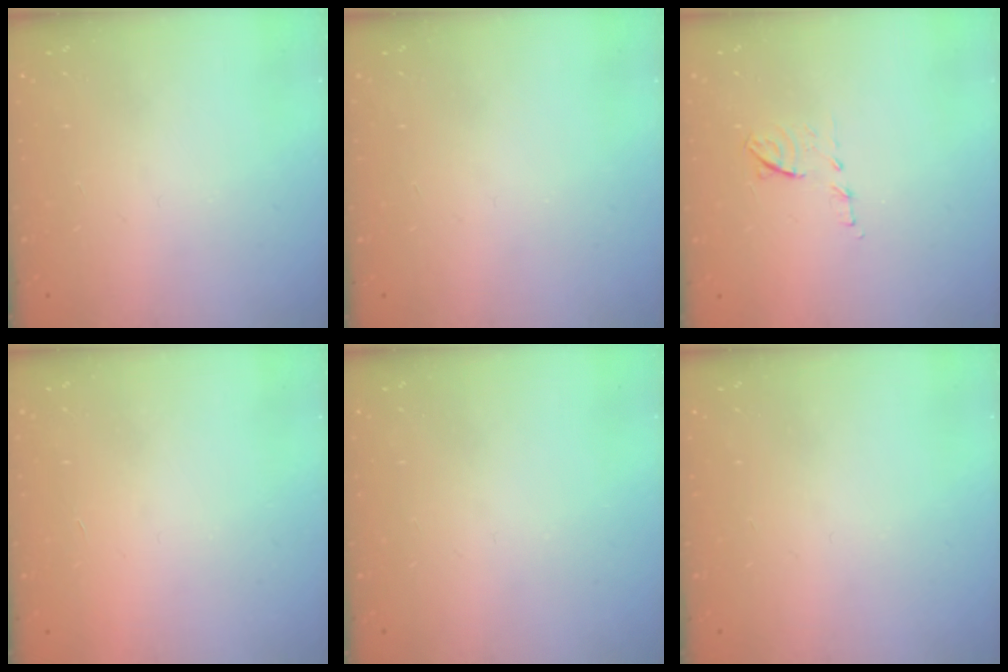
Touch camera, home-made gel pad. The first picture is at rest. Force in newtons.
{"total": 0.0}
{"total": 6.8, "press": 6.8, "slide": 0.9}
{"total": 1.6, "press": 1.6, "slide": 0.1}
{"total": 0.0}
{"total": 0.0}